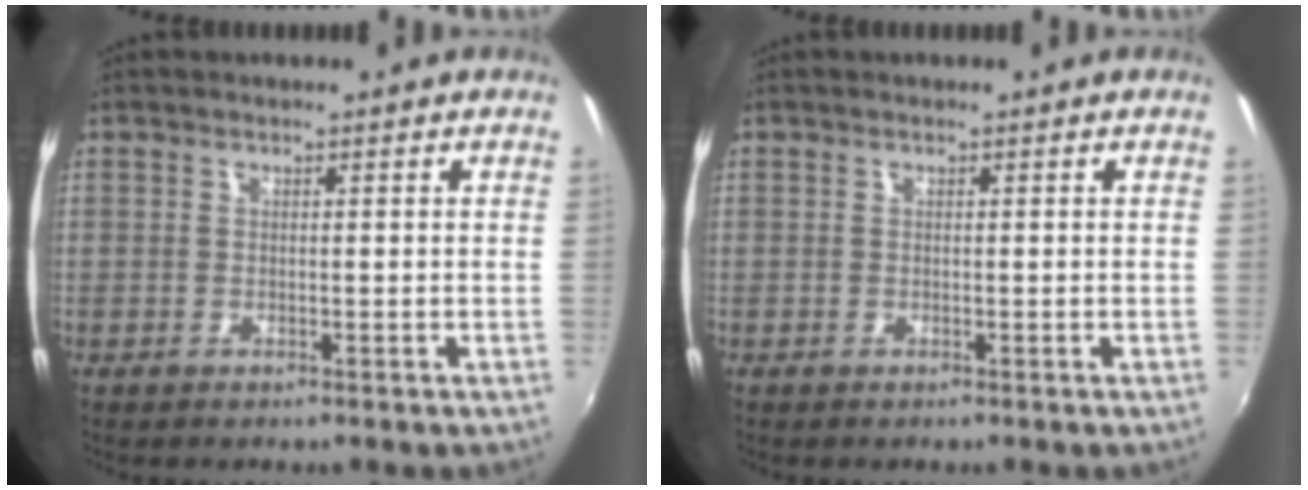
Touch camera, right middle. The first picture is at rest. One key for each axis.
{"total": 0.0}